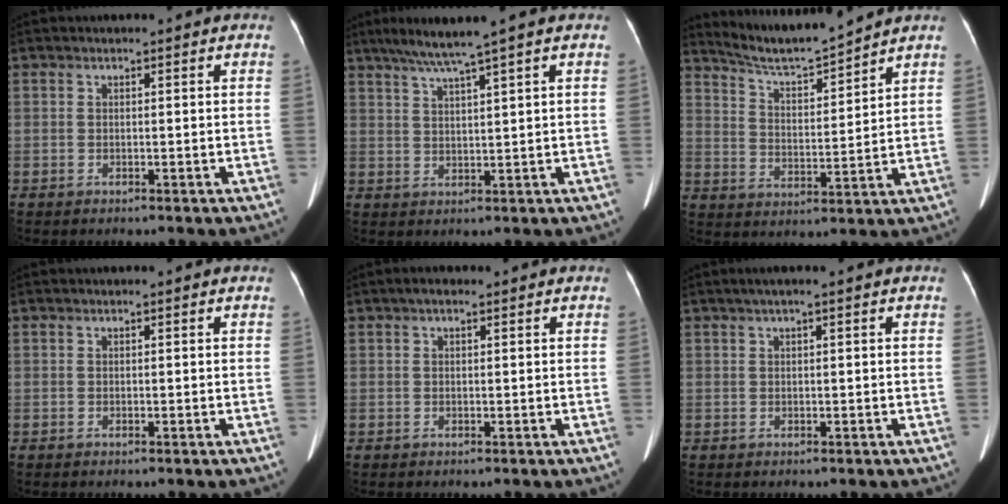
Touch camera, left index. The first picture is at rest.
{"total": 5.6, "force": [4.0, -1.2, 3.8], "torque": [-0.074, 0.008, 0.075]}
{"total": 9.3, "force": [8.9, -0.7, 2.4], "torque": [-0.053, 0.000, 0.165]}
{"total": 0.0}
{"total": 1.3, "force": [0.8, 0.5, 0.9], "torque": [-0.018, 0.014, 0.010]}
{"total": 1.9, "force": [1.0, -0.1, 1.6], "torque": [-0.036, 0.015, 0.020]}